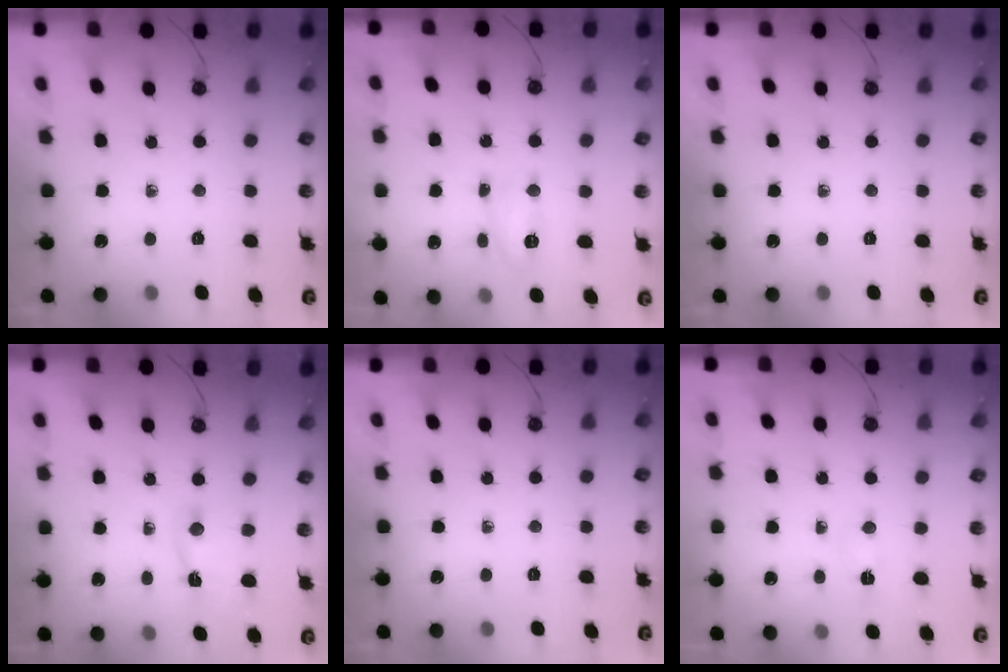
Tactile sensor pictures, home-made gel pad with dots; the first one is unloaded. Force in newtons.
{"total": 20.9, "press": 8.5, "slide": 19.1}
{"total": 0.0}
{"total": 2.3, "press": 2.3, "slide": 0.3}
{"total": 0.0}
{"total": 3.2, "press": 3.2, "slide": 0.5}